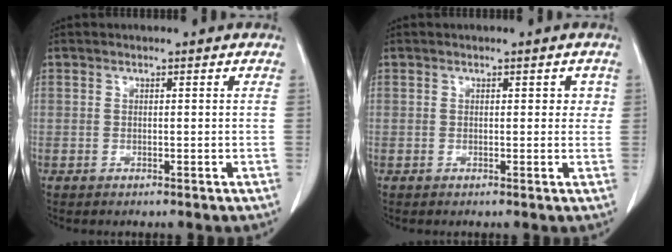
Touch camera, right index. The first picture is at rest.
{"total": 1.8, "force": [0.5, 1.2, 1.3], "torque": [-0.008, 0.008, 0.004]}